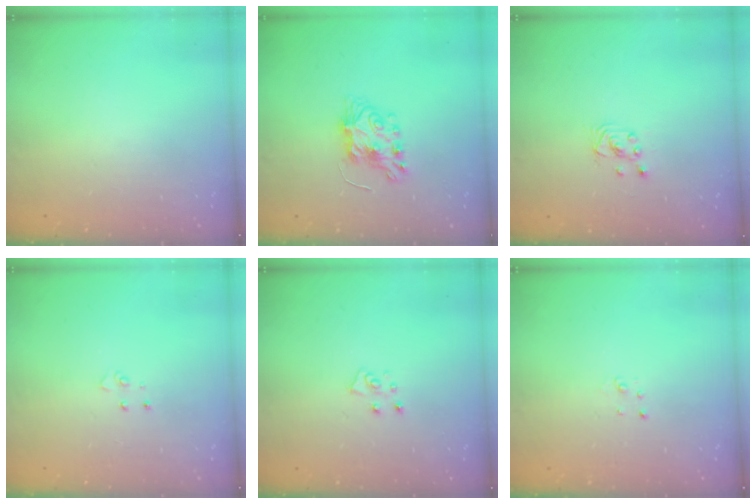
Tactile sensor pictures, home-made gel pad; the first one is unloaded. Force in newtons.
{"total": 6.9, "press": 6.9, "slide": 0.4}
{"total": 1.6, "press": 1.6, "slide": 0.0}
{"total": 3.4, "press": 3.4, "slide": 0.3}
{"total": 5.3, "press": 5.3, "slide": 0.5}
{"total": 2.0, "press": 2.0, "slide": 0.2}